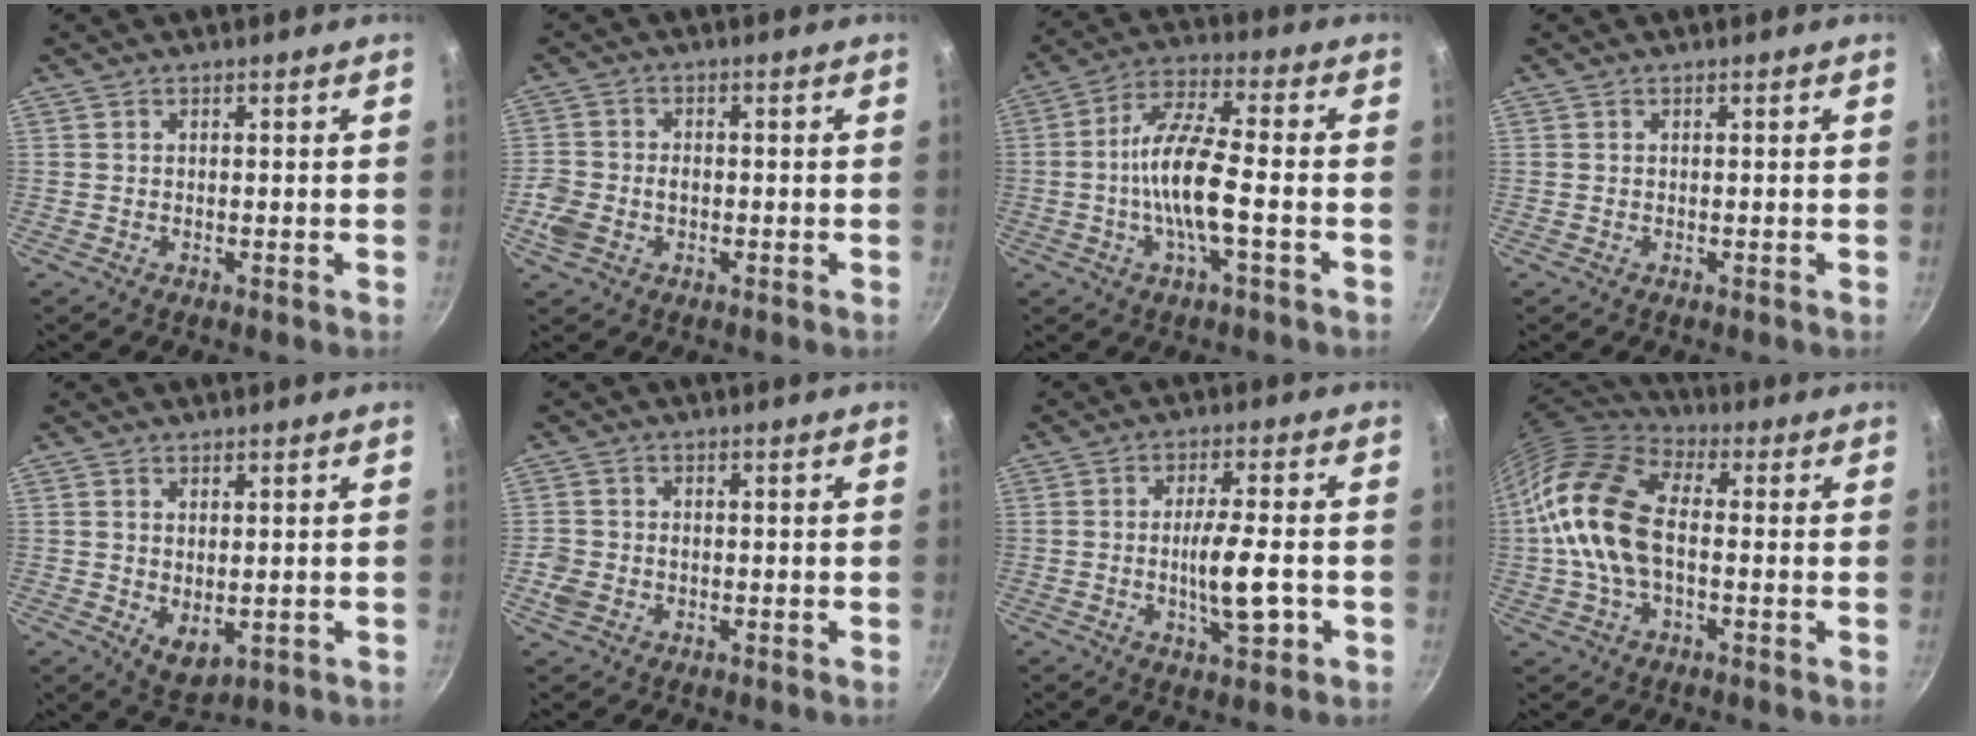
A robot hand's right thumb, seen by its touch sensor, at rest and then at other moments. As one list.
[{"total": 6.1, "force": [-1.7, 4.5, 3.7], "torque": [-0.071, 0.013, -0.037]}, {"total": 11.7, "force": [-2.4, 3.1, 11.0], "torque": [-0.211, 0.029, -0.058]}, {"total": 0.0}, {"total": 5.1, "force": [0.0, 3.2, 4.1], "torque": [-0.062, -0.020, 0.009]}, {"total": 4.0, "force": [-1.2, 3.3, 2.0], "torque": [-0.040, 0.011, -0.023]}, {"total": 8.5, "force": [-2.3, 3.4, 7.5], "torque": [-0.084, 0.009, -0.029]}, {"total": 15.7, "force": [-0.5, 9.2, 12.7], "torque": [-0.232, 0.033, -0.026]}]